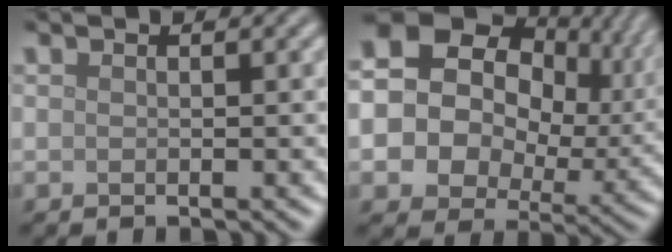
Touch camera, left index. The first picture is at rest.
{"total": 20.1, "force": [3.8, 16.3, 11.1], "torque": [-0.233, 0.020, 0.065]}